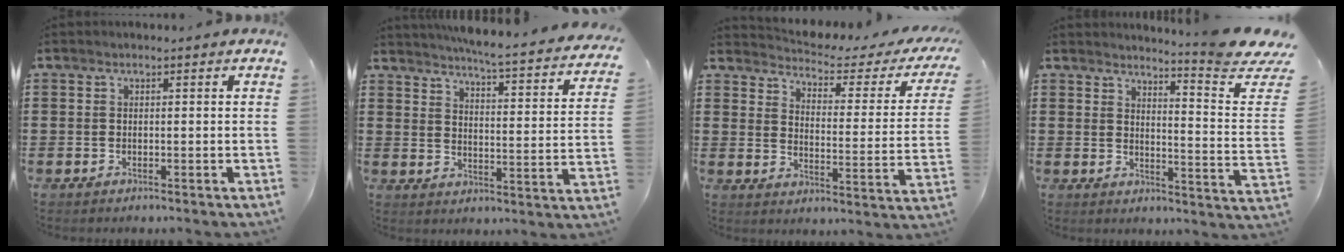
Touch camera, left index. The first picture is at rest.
{"total": 4.6, "force": [4.2, -0.6, 1.7], "torque": [-0.048, -0.043, 0.062]}
{"total": 2.9, "force": [2.5, 0.3, 1.5], "torque": [-0.047, -0.023, 0.034]}
{"total": 5.7, "force": [4.8, -0.4, 3.1], "torque": [-0.059, -0.045, 0.072]}